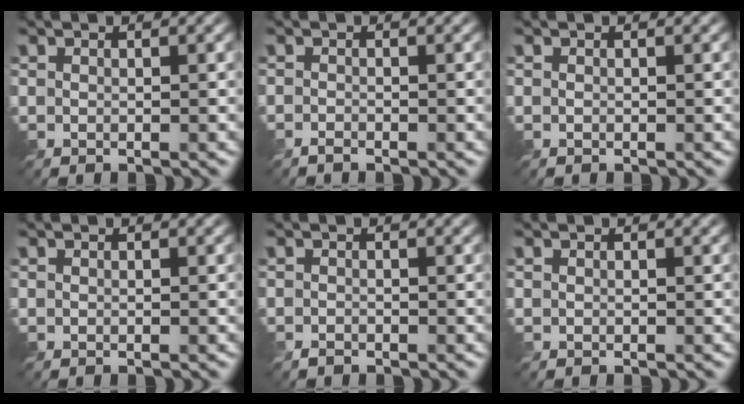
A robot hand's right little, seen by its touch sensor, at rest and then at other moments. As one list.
[{"total": 0.9, "force": [-0.9, 0.1, 0.2], "torque": [-0.003, -0.002, -0.021]}, {"total": 0.0}, {"total": 0.0}, {"total": 0.8, "force": [-0.7, 0.4, 0.1], "torque": [0.004, -0.002, -0.017]}, {"total": 0.0}]